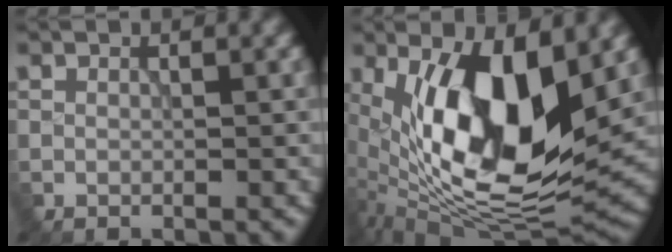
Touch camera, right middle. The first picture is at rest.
{"total": 13.8, "force": [2.3, 5.4, 12.5], "torque": [-0.217, -0.015, 0.037]}